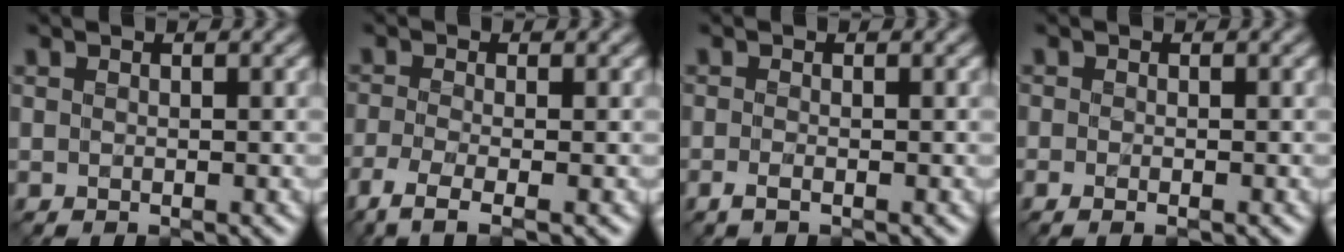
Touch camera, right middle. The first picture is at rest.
{"total": 3.7, "force": [-2.2, 1.0, 2.8], "torque": [-0.055, -0.015, -0.054]}
{"total": 1.2, "force": [-0.8, 0.3, 0.9], "torque": [-0.022, -0.009, -0.018]}
{"total": 0.8, "force": [-0.5, 0.1, 0.5], "torque": [-0.012, -0.008, -0.011]}